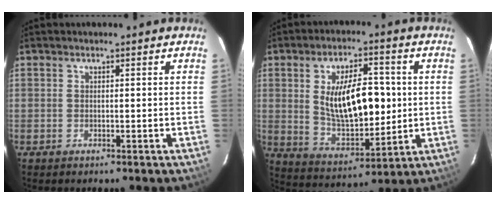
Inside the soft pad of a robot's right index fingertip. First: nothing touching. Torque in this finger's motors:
{"motor_torque": [0.89, 0.39, 0.63, 0.21]}